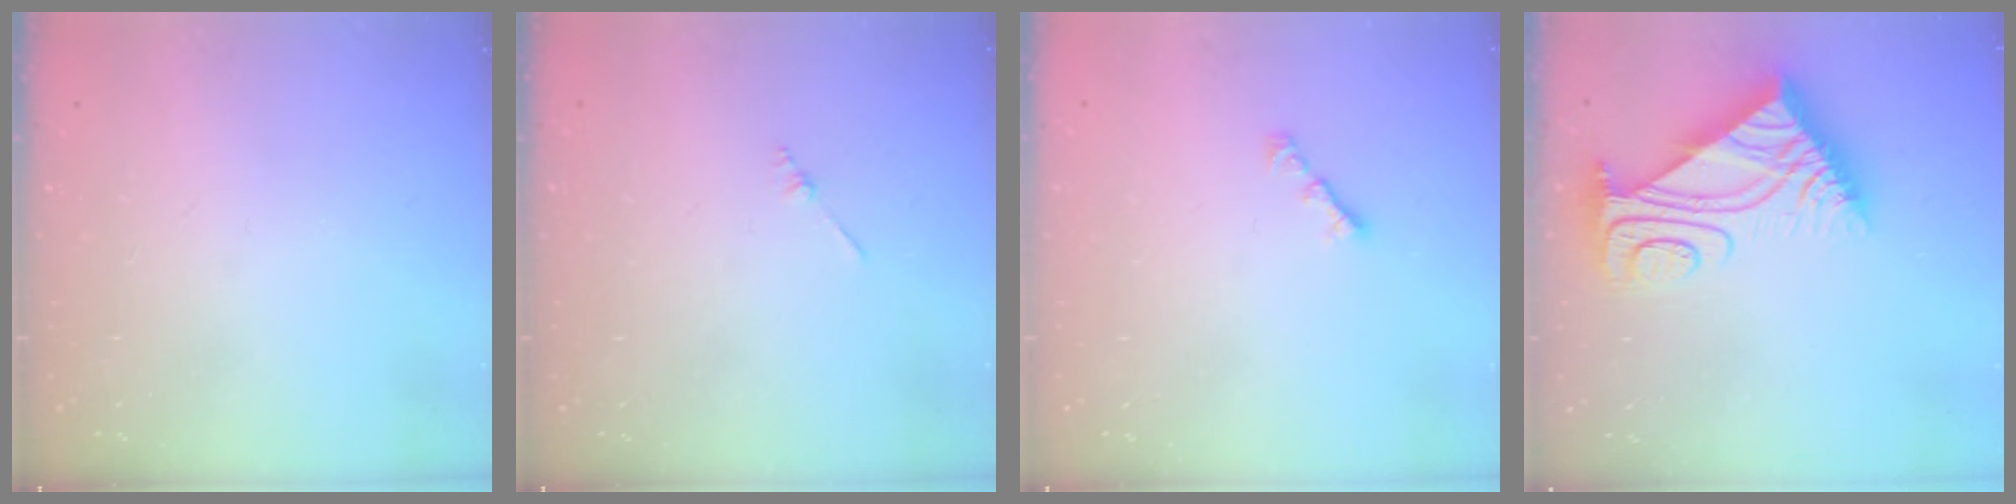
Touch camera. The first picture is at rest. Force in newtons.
{"total": 1.3, "press": 1.3, "slide": 0.3}
{"total": 1.9, "press": 1.8, "slide": 0.6}
{"total": 8.7, "press": 8.7, "slide": 0.5}